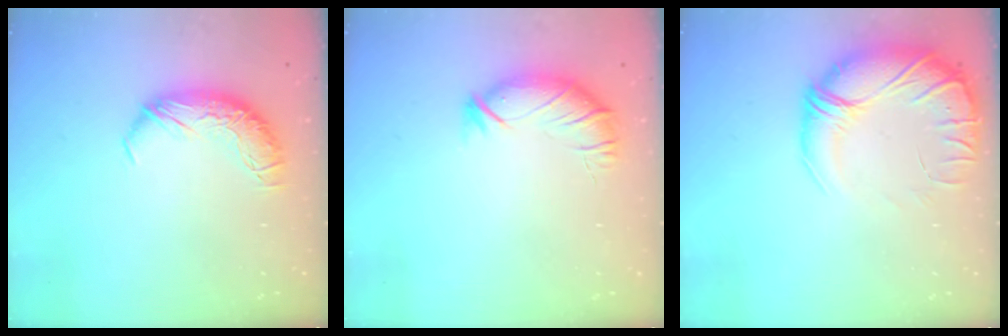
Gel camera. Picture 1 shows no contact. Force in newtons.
{"total": 3.2, "press": 2.6, "slide": 2.0}
{"total": 3.7, "press": 1.7, "slide": 3.3}